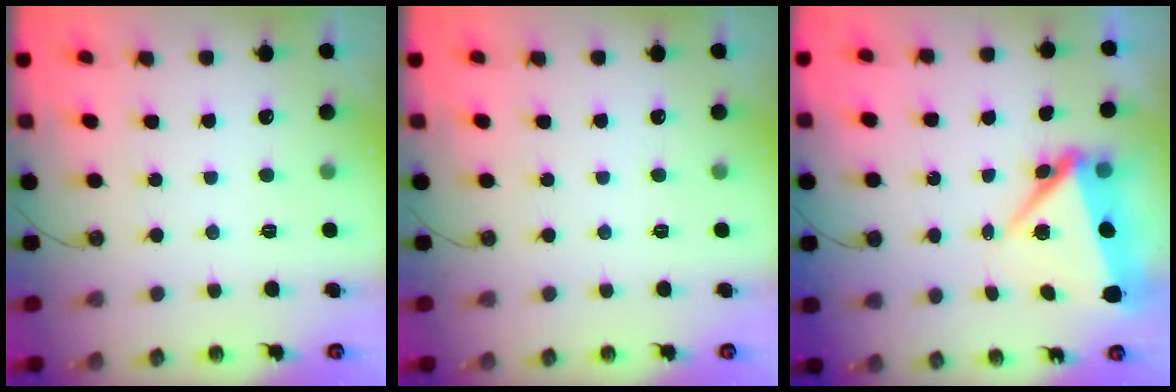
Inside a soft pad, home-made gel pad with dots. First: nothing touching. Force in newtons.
{"total": 0.0}
{"total": 7.2, "press": 6.9, "slide": 1.8}